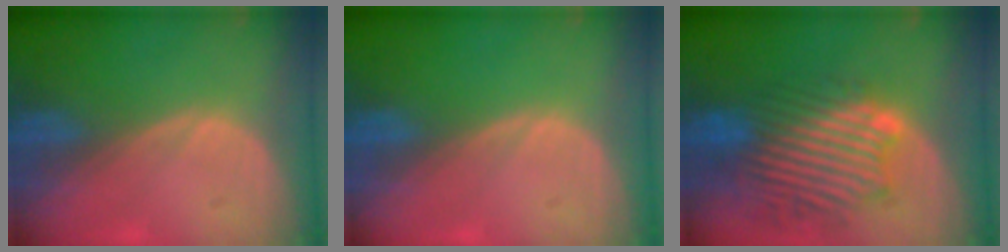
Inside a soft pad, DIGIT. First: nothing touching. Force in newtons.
{"total": 0.0}
{"total": 11.5, "press": 10.5, "slide": 4.6}